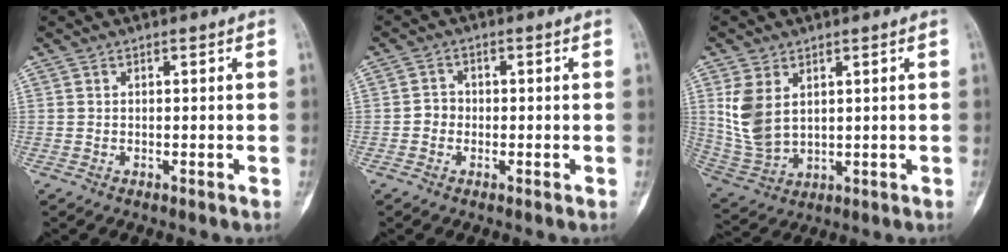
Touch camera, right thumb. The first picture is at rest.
{"total": 2.3, "force": [-0.6, 2.1, 0.8], "torque": [-0.001, 0.009, -0.018]}
{"total": 9.2, "force": [2.7, 6.0, 6.4], "torque": [-0.126, -0.014, 0.072]}